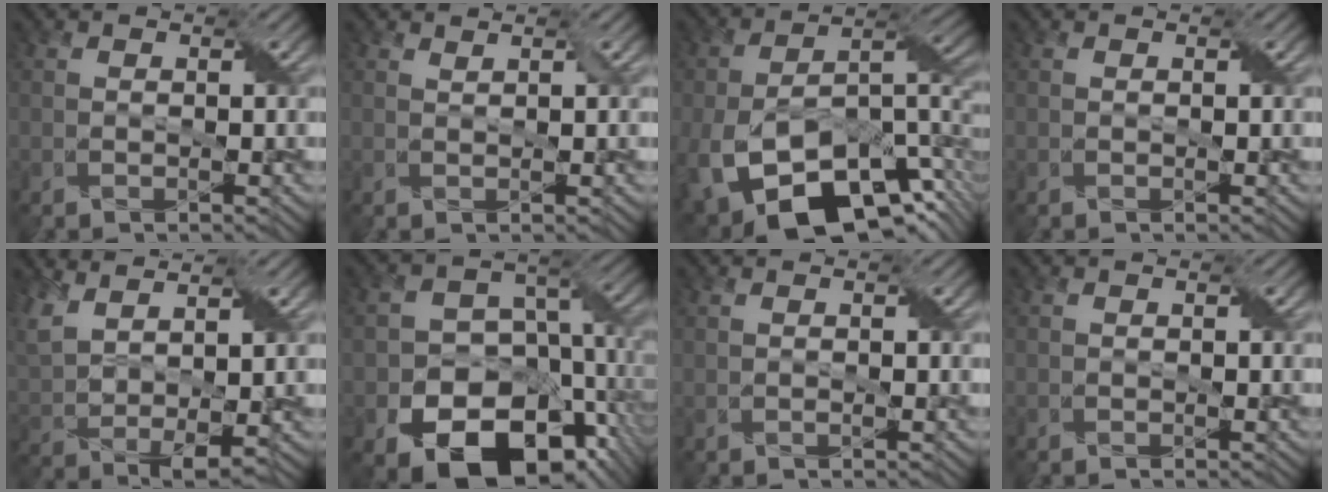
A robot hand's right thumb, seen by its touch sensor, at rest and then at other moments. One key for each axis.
{"total": 0.8, "fx": 0.8, "fy": 0.1, "fz": 0.0, "tx": -0.002, "ty": 0.000, "tz": 0.016}
{"total": 17.2, "fx": -8.3, "fy": 9.4, "fz": 11.8, "tx": -0.242, "ty": -0.038, "tz": -0.130}
{"total": 0.0}
{"total": 8.7, "fx": 4.4, "fy": 3.2, "fz": 6.8, "tx": -0.165, "ty": -0.010, "tz": 0.099}
{"total": 18.5, "fx": -7.7, "fy": 13.1, "fz": 10.4, "tx": -0.151, "ty": -0.036, "tz": -0.097}
{"total": 0.0}
{"total": 0.0}